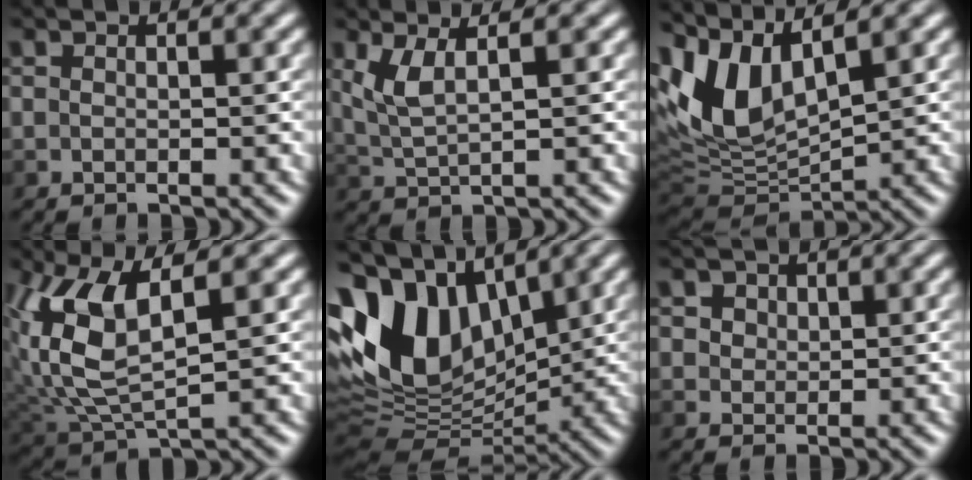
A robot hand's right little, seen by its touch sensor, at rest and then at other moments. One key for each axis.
{"total": 3.5, "fx": 0.7, "fy": 1.2, "fz": 3.2, "tx": -0.077, "ty": 0.000, "tz": 0.017}
{"total": 8.6, "fx": 3.2, "fy": 4.4, "fz": 6.6, "tx": -0.153, "ty": 0.014, "tz": 0.058}
{"total": 8.5, "fx": 2.0, "fy": 3.7, "fz": 7.4, "tx": -0.163, "ty": 0.002, "tz": 0.037}
{"total": 12.6, "fx": 3.5, "fy": 7.8, "fz": 9.2, "tx": -0.199, "ty": 0.034, "tz": 0.054}
{"total": 1.6, "fx": 0.6, "fy": 1.4, "fz": 0.5, "tx": -0.013, "ty": -0.011, "tz": 0.014}